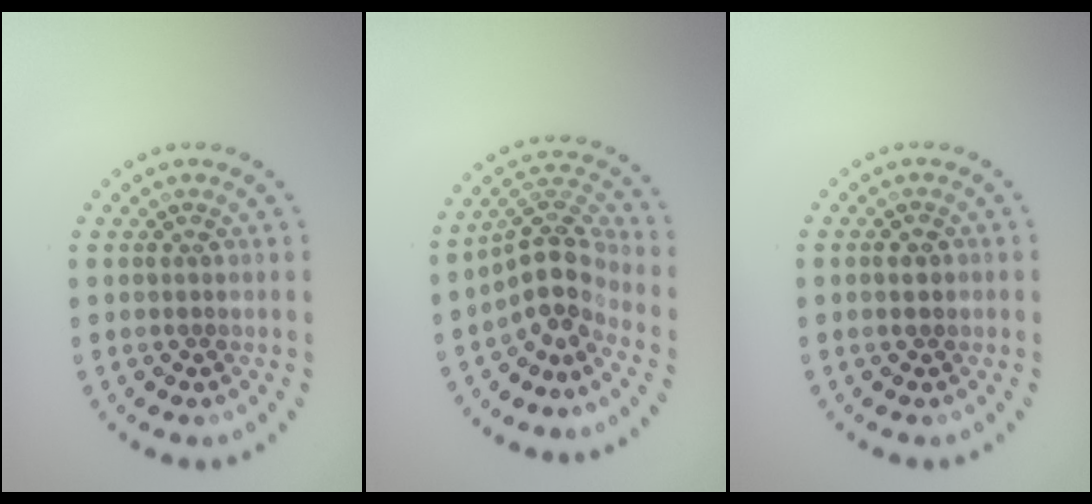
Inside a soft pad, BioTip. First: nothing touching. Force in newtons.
{"total": 4.1, "press": 3.2, "slide": 2.6}
{"total": 1.8, "press": 1.8, "slide": 0.1}